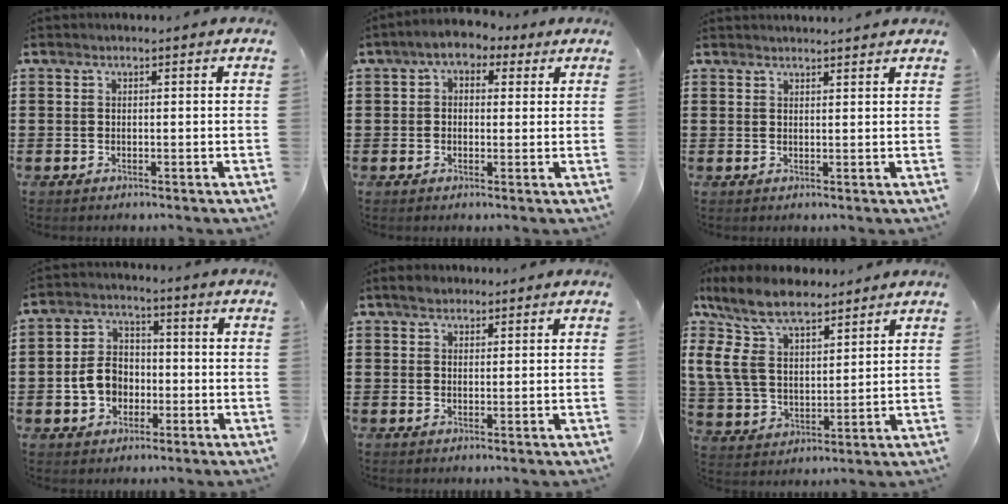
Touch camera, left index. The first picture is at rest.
{"total": 3.9, "force": [2.2, 2.2, 2.4], "torque": [-0.057, 0.009, 0.038]}
{"total": 1.4, "force": [1.4, -0.1, 0.1], "torque": [-0.005, 0.001, 0.028]}
{"total": 6.4, "force": [-1.6, 5.2, 3.4], "torque": [-0.084, 0.012, -0.035]}
{"total": 2.2, "force": [1.8, 1.1, 0.5], "torque": [-0.008, 0.004, 0.033]}
{"total": 12.9, "force": [8.9, 5.8, 7.4], "torque": [-0.192, -0.023, 0.164]}